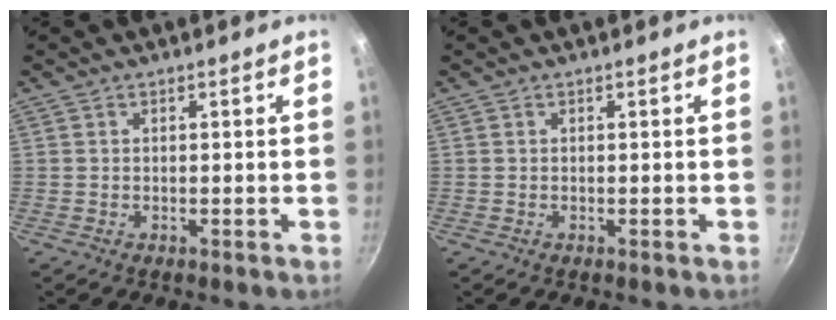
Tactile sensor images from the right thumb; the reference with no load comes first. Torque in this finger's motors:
{"motor_torque": [-0.01, 0.01, 0.00, 0.00, 0.00]}